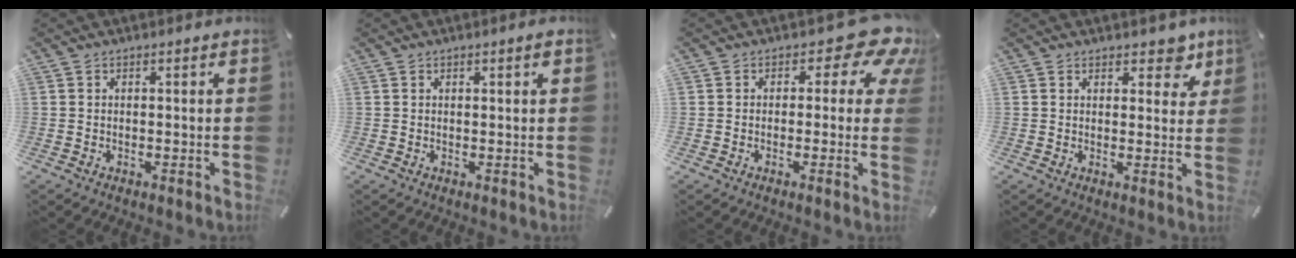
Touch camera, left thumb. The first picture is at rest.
{"total": 0.9, "force": [0.5, 0.1, 0.7], "torque": [-0.015, 0.000, 0.008]}
{"total": 8.7, "force": [3.4, 4.4, 6.7], "torque": [-0.082, -0.020, 0.056]}
{"total": 6.2, "force": [4.0, 3.7, 2.8], "torque": [-0.003, -0.023, 0.062]}